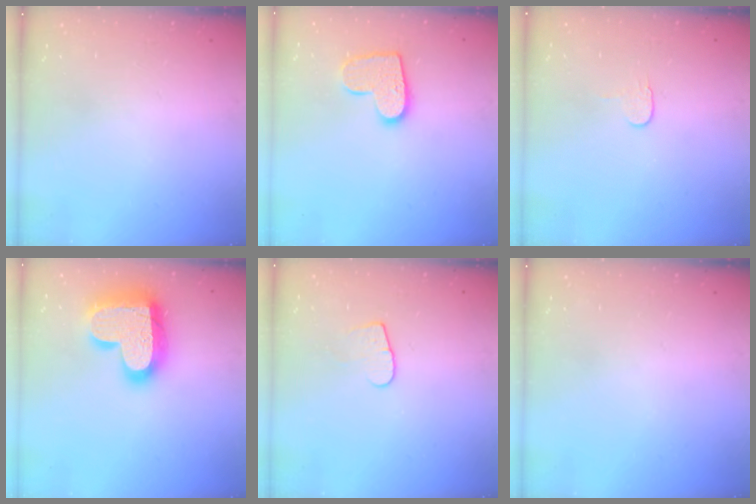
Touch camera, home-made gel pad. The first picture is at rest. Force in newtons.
{"total": 11.6, "press": 11.5, "slide": 0.5}
{"total": 3.7, "press": 3.7, "slide": 0.4}
{"total": 21.5, "press": 21.5, "slide": 1.6}
{"total": 7.3, "press": 7.3, "slide": 0.5}
{"total": 0.0}